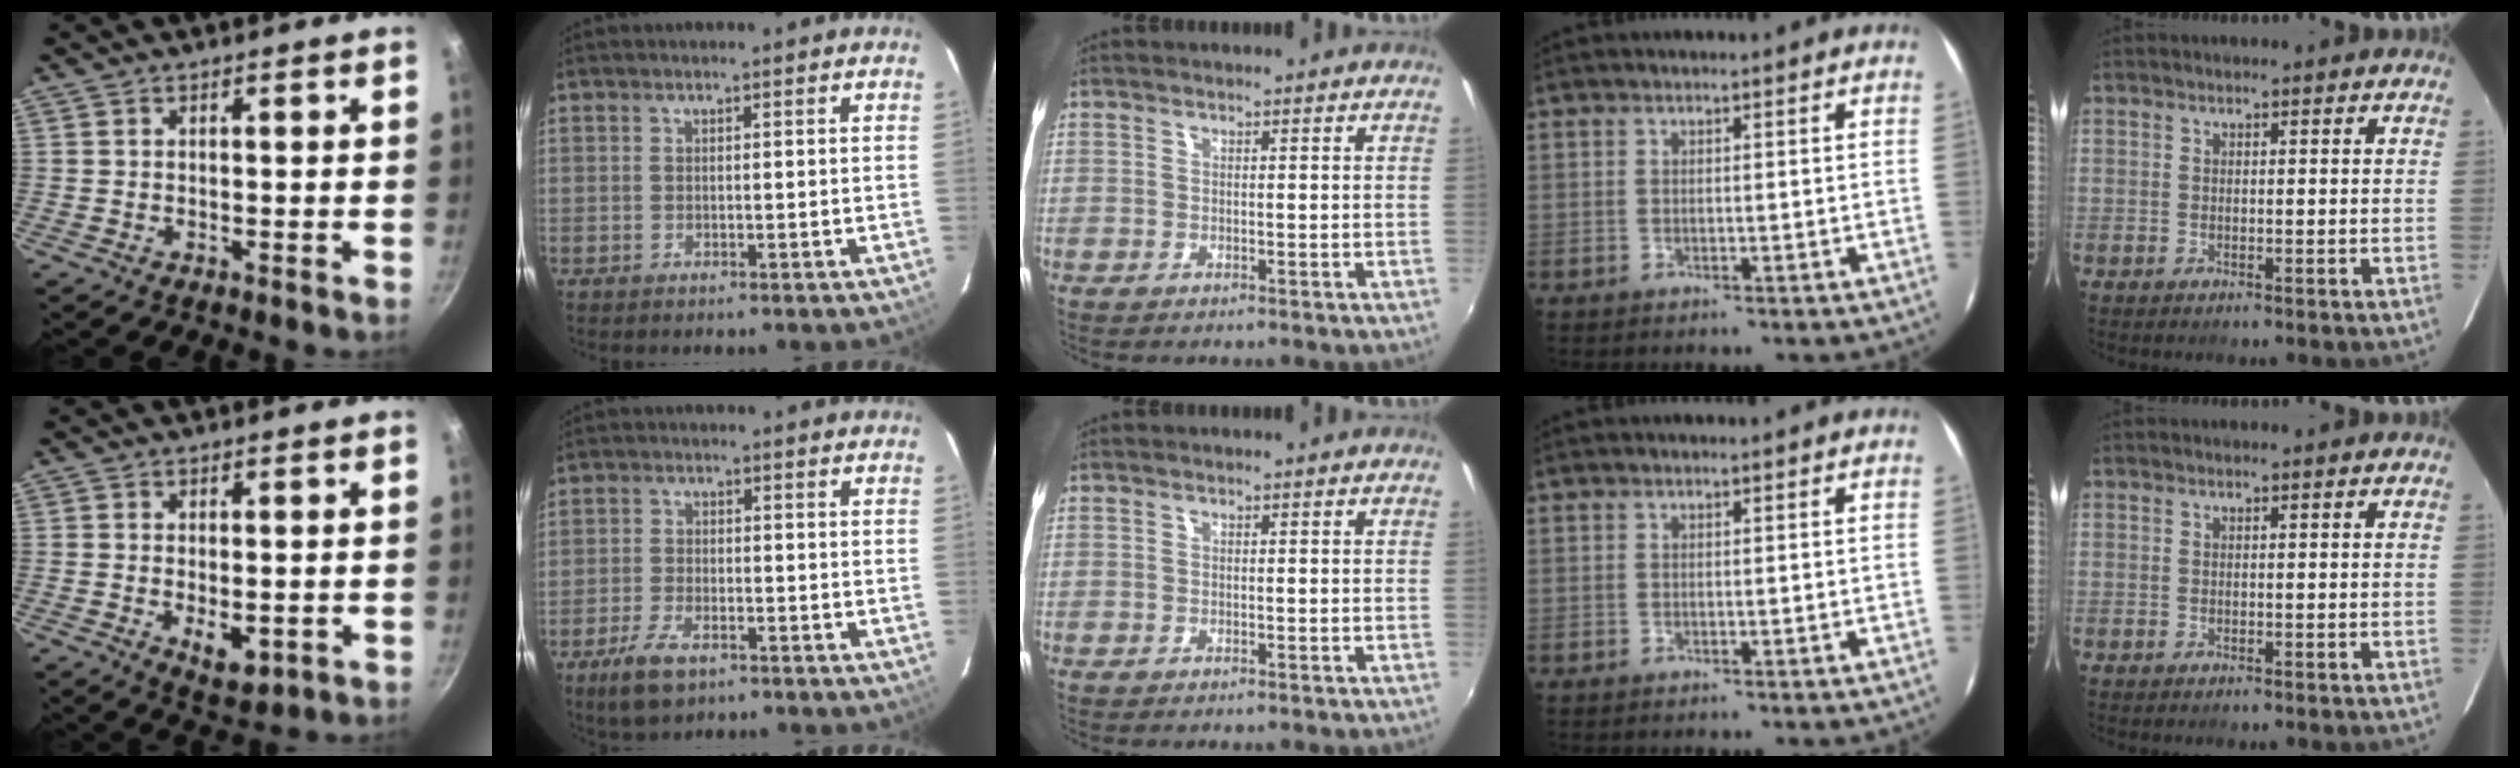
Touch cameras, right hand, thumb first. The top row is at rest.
{"thumb": {"total": 6.1, "force": [-1.3, 3.2, 5.0], "torque": [-0.066, -0.009, -0.010]}, "index": {"total": 7.3, "force": [-4.6, 3.3, 4.6], "torque": [-0.118, -0.012, -0.085]}}